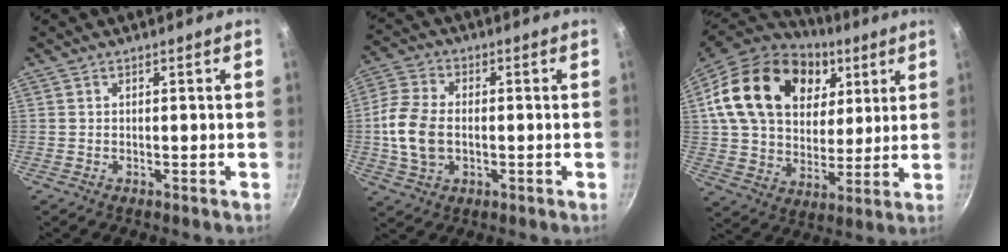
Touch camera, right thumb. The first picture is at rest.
{"total": 10.4, "force": [-0.8, 7.0, 7.6], "torque": [-0.148, 0.012, -0.022]}
{"total": 26.9, "force": [10.2, 18.8, 16.3], "torque": [-0.271, -0.010, 0.177]}